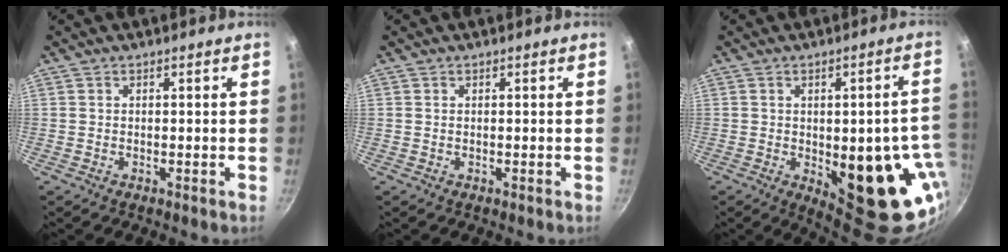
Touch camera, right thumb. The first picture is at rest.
{"total": 0.0}
{"total": 19.5, "force": [-3.6, 8.2, 17.3], "torque": [-0.160, -0.011, -0.029]}